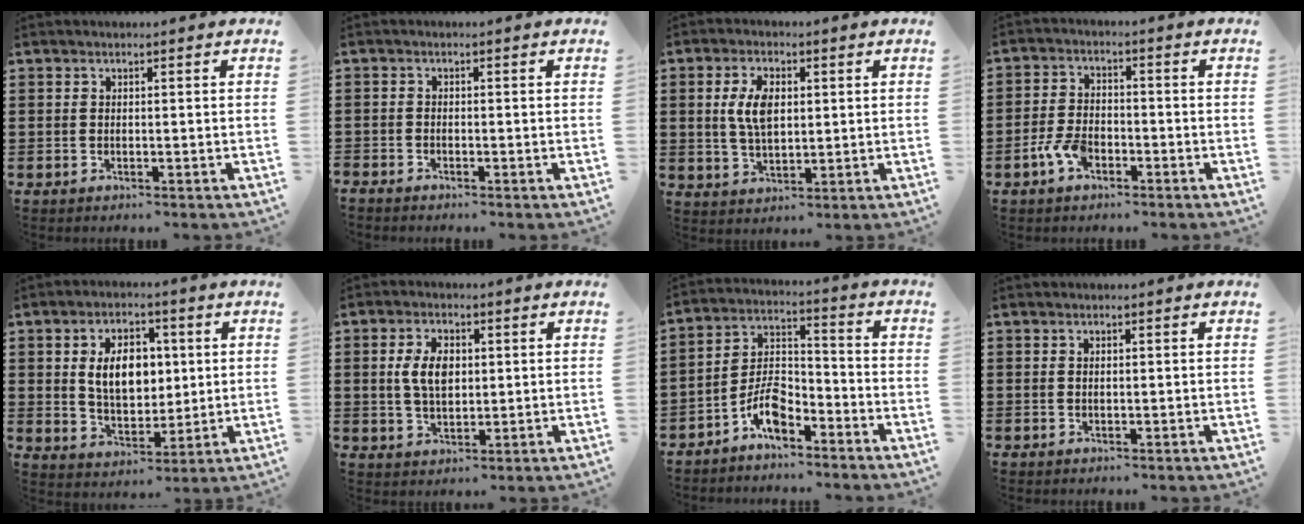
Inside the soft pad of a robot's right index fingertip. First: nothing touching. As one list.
[{"total": 1.0, "force": [-1.0, 0.2, 0.0], "torque": [-0.002, 0.002, -0.022]}, {"total": 6.2, "force": [1.0, 3.3, 5.1], "torque": [-0.115, 0.011, 0.013]}, {"total": 4.7, "force": [-2.6, 2.4, 3.0], "torque": [-0.079, 0.001, -0.055]}, {"total": 8.4, "force": [1.5, 5.5, 6.1], "torque": [-0.117, 0.008, 0.018]}, {"total": 5.7, "force": [1.0, 3.4, 4.6], "torque": [-0.096, 0.009, 0.011]}, {"total": 6.5, "force": [-4.6, 2.9, 3.7], "torque": [-0.082, 0.011, -0.091]}, {"total": 0.6, "force": [0.1, 0.3, 0.5], "torque": [-0.012, 0.001, 0.002]}]